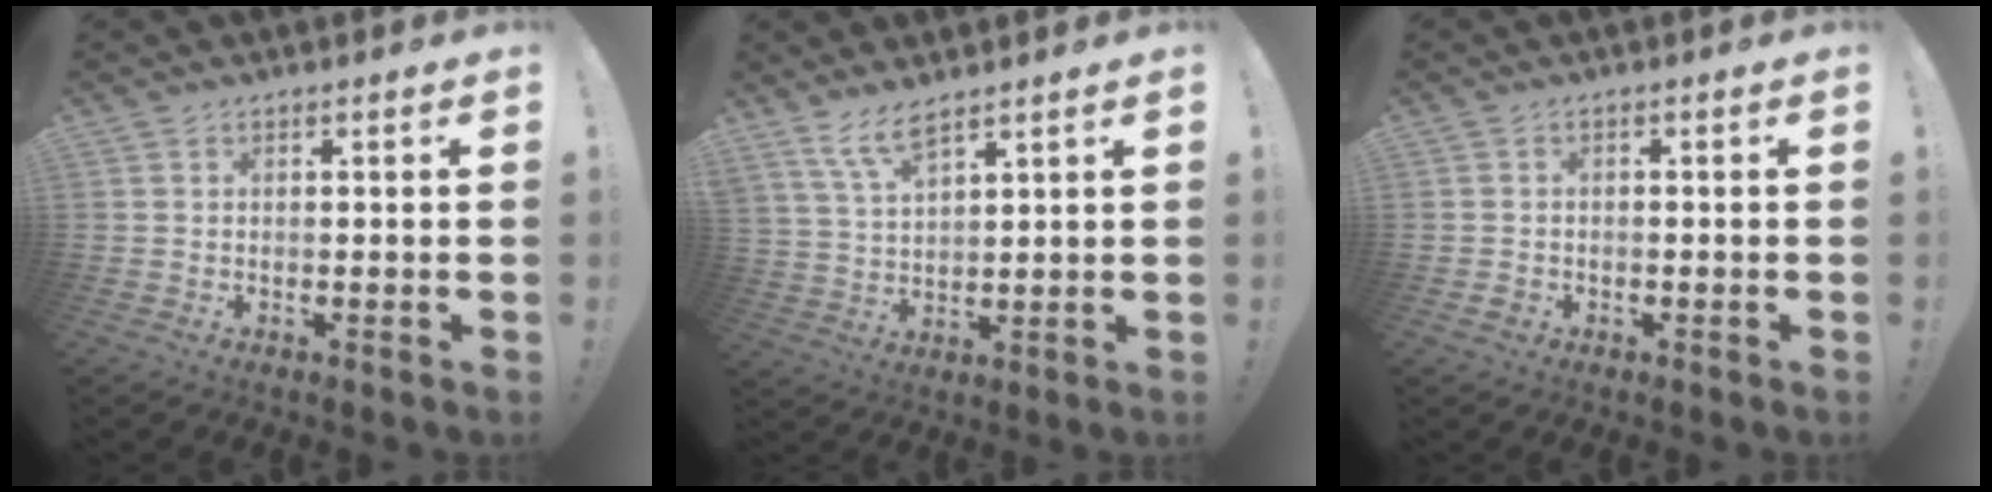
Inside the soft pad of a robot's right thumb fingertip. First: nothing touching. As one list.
[{"total": 7.1, "force": [5.6, 1.7, 3.9], "torque": [-0.085, -0.027, 0.106]}, {"total": 1.8, "force": [-1.0, 1.3, 0.8], "torque": [-0.011, 0.004, -0.017]}]